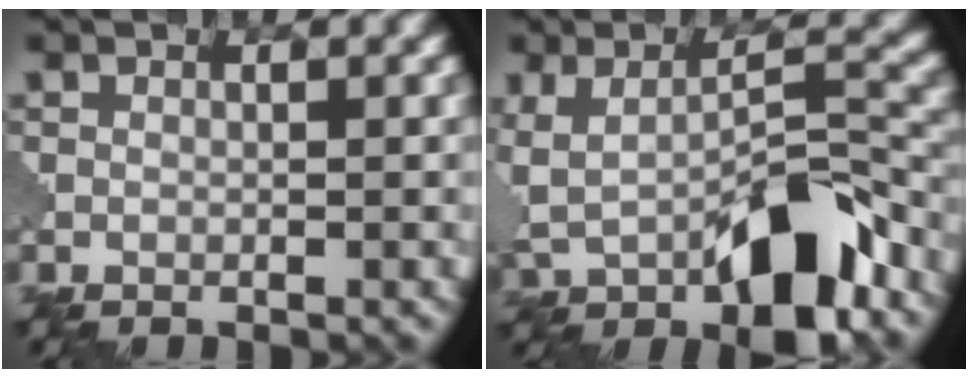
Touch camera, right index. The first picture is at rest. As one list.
[{"total": 9.6, "force": [-2.6, 4.1, 8.2], "torque": [-0.146, 0.003, -0.044]}]